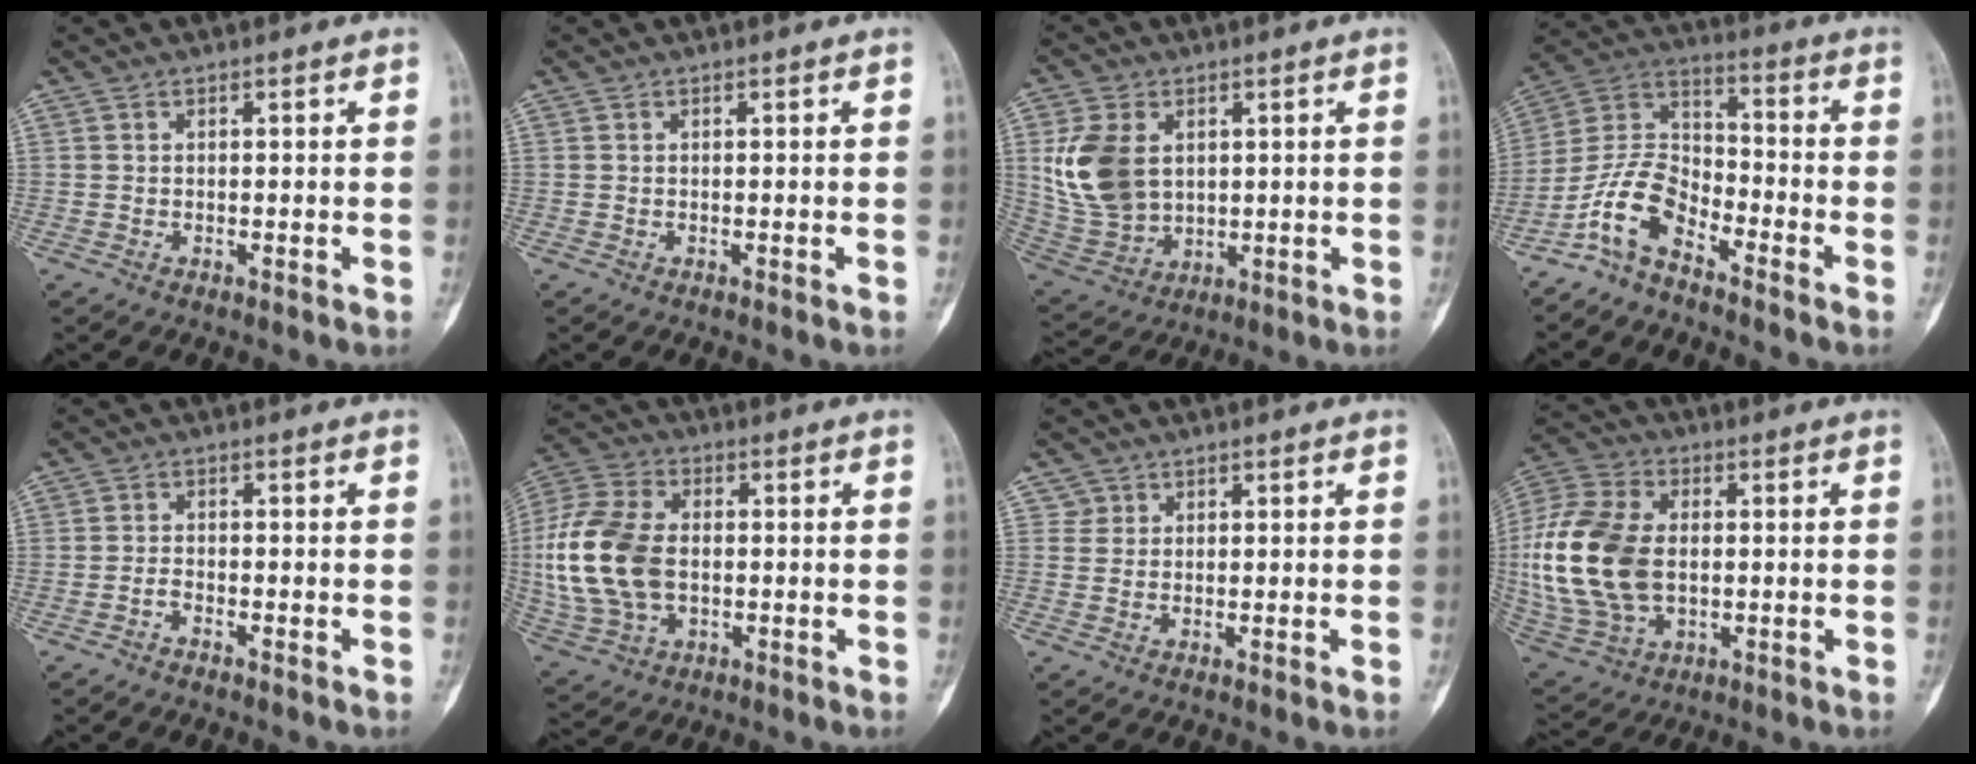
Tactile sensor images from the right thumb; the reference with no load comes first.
{"total": 0.0}
{"total": 13.1, "force": [2.8, 9.3, 8.8], "torque": [-0.165, -0.012, 0.069]}
{"total": 9.9, "force": [-6.7, 4.7, 5.5], "torque": [-0.107, 0.069, -0.146]}
{"total": 1.1, "force": [-1.0, 0.3, 0.4], "torque": [-0.008, 0.011, -0.020]}
{"total": 17.7, "force": [-0.3, 11.7, 13.4], "torque": [-0.284, 0.011, 0.000]}
{"total": 1.8, "force": [0.8, 1.6, -0.2], "torque": [0.020, -0.002, 0.009]}
{"total": 20.6, "force": [0.1, 13.4, 15.7], "torque": [-0.342, 0.002, 0.011]}